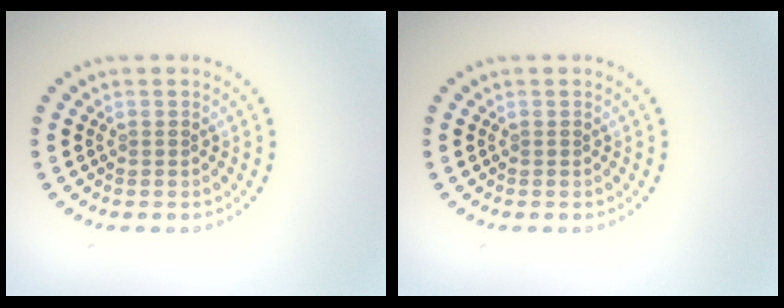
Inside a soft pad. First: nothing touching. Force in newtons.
{"total": 0.0}